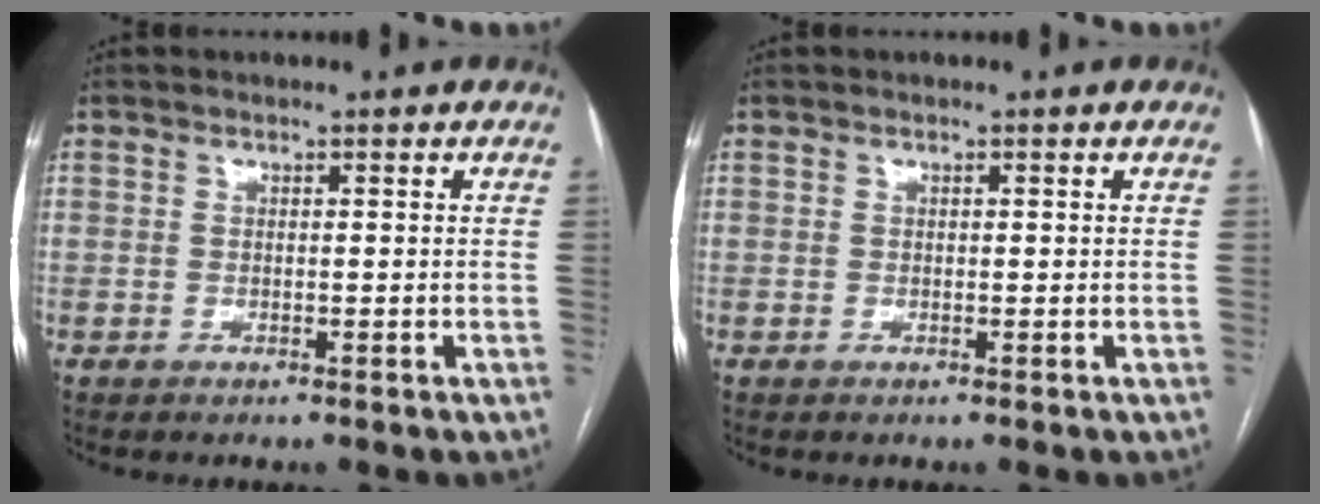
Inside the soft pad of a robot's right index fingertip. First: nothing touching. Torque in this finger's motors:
{"motor_torque": [0.27, 0.19, 0.03, 0.01]}